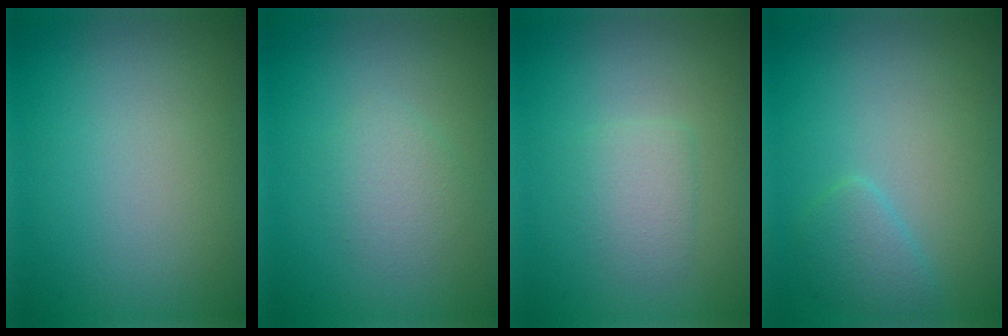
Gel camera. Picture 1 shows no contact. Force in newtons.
{"total": 1.7, "press": 1.7, "slide": 0.0}
{"total": 1.7, "press": 1.7, "slide": 0.3}
{"total": 1.8, "press": 1.8, "slide": 0.1}